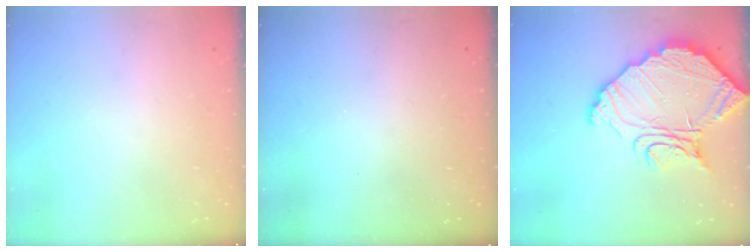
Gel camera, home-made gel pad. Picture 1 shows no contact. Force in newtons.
{"total": 3.2, "press": 3.2, "slide": 0.1}
{"total": 15.5, "press": 15.4, "slide": 1.6}